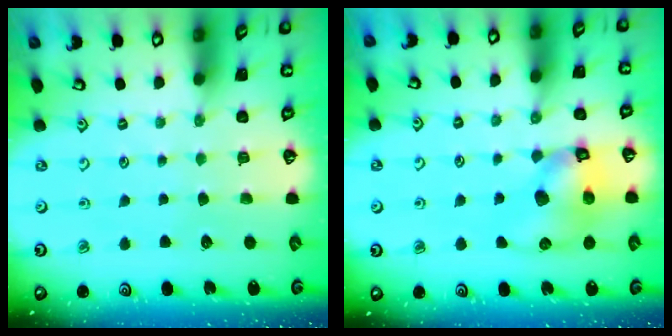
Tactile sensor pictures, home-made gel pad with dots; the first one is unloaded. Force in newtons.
{"total": 11.0, "press": 10.9, "slide": 1.7}